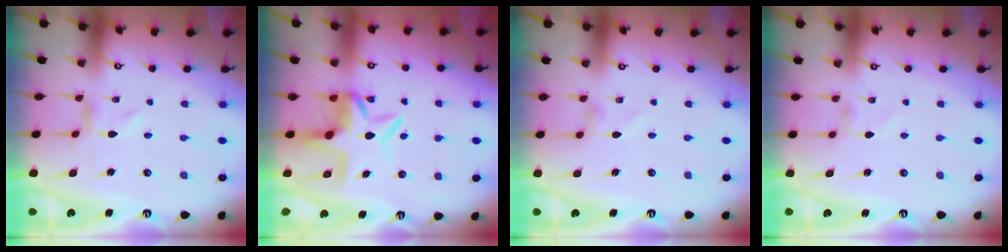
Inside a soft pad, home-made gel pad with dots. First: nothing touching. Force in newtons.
{"total": 7.9, "press": 7.4, "slide": 2.6}
{"total": 0.7, "press": 0.7, "slide": 0.1}
{"total": 0.0}